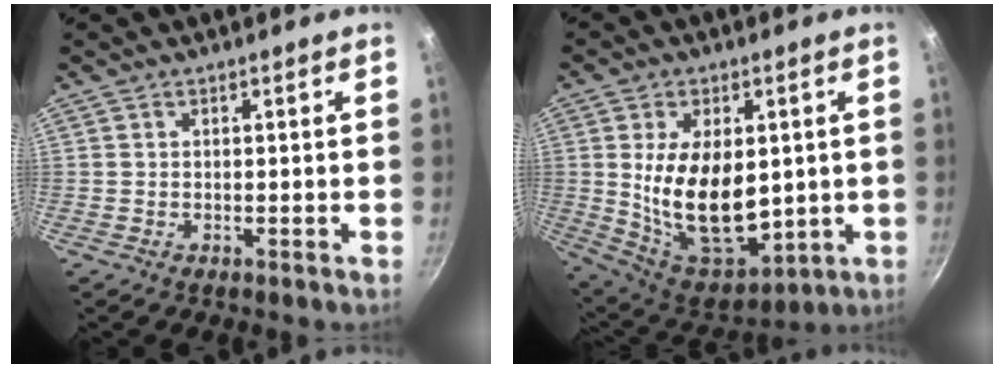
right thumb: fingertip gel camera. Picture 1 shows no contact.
{"total": 19.0, "force": [0.6, 11.5, 15.1], "torque": [-0.229, -0.030, 0.034]}